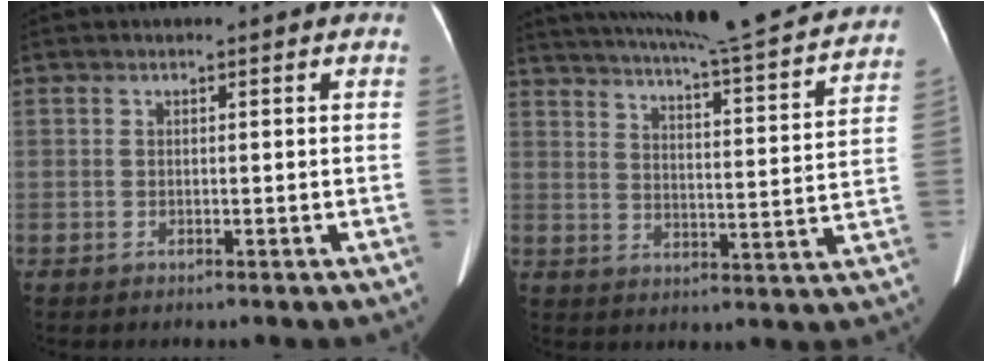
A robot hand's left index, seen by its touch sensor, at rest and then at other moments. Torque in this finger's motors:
{"motor_torque": [0.76, -1.38, 0.17, 0.05]}